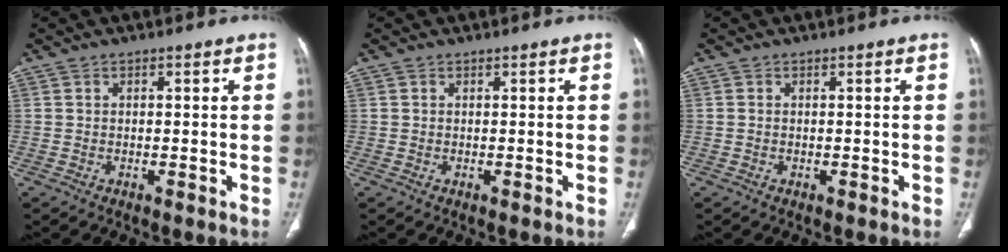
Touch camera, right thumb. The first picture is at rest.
{"total": 0.0}
{"total": 0.0}